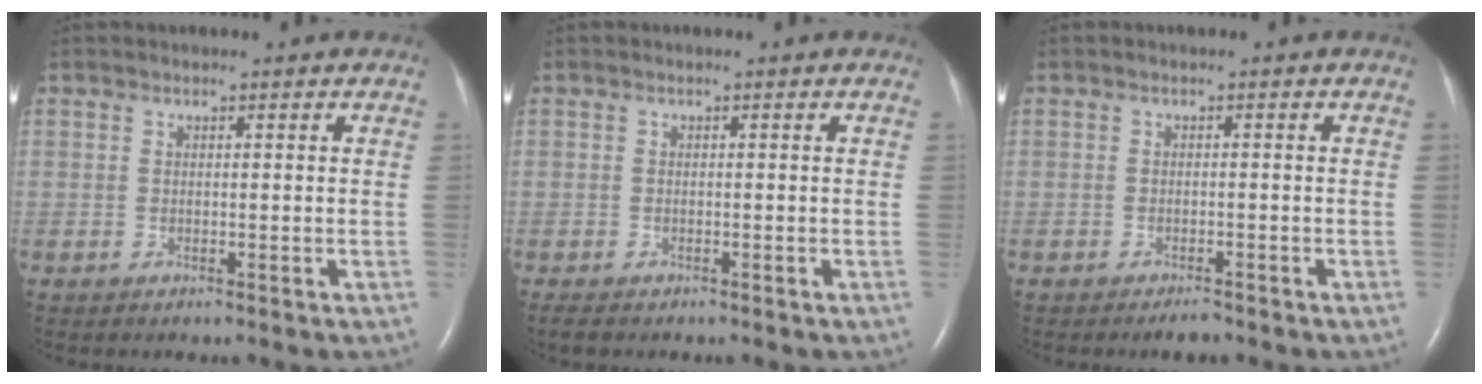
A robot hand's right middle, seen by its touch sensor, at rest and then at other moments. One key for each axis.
{"total": 1.4, "fx": -1.1, "fy": 0.4, "fz": 0.7, "tx": -0.019, "ty": -0.005, "tz": -0.015}
{"total": 1.5, "fx": -1.3, "fy": 0.1, "fz": 0.8, "tx": -0.021, "ty": -0.005, "tz": -0.017}